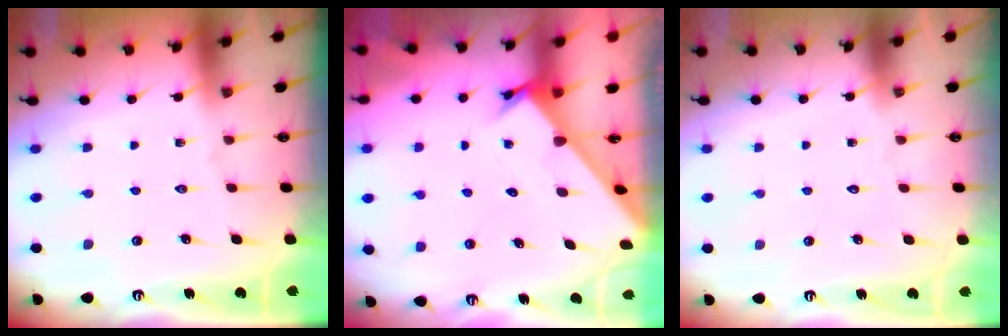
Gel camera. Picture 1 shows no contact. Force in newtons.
{"total": 2.3, "press": 2.3, "slide": 0.0}
{"total": 1.6, "press": 1.6, "slide": 0.1}